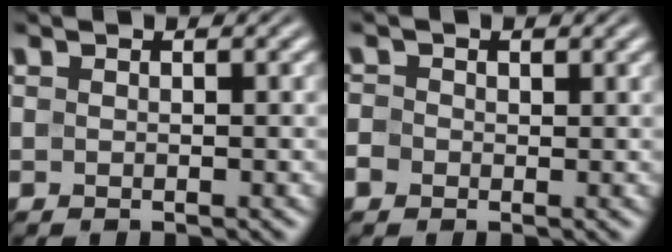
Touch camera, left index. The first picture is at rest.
{"total": 1.3, "force": [-0.2, 1.2, 0.4], "torque": [-0.010, -0.001, -0.010]}